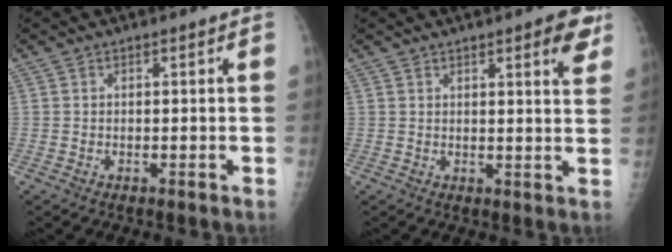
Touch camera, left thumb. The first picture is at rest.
{"total": 5.8, "force": [3.3, 1.2, 4.7], "torque": [-0.048, -0.014, 0.036]}